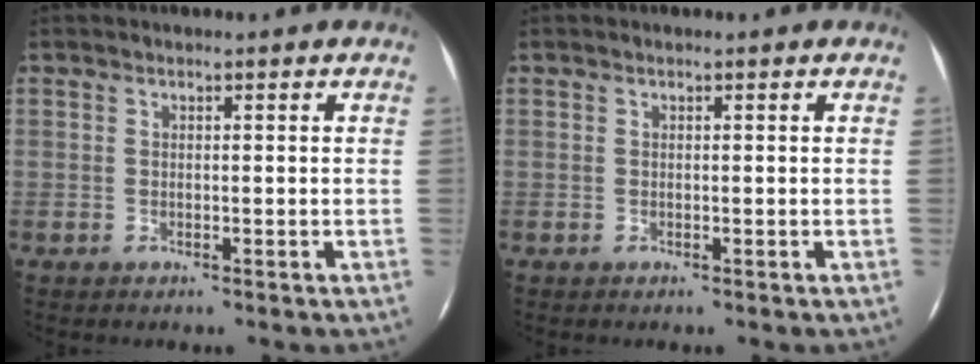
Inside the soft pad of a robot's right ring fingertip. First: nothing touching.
{"total": 0.0}